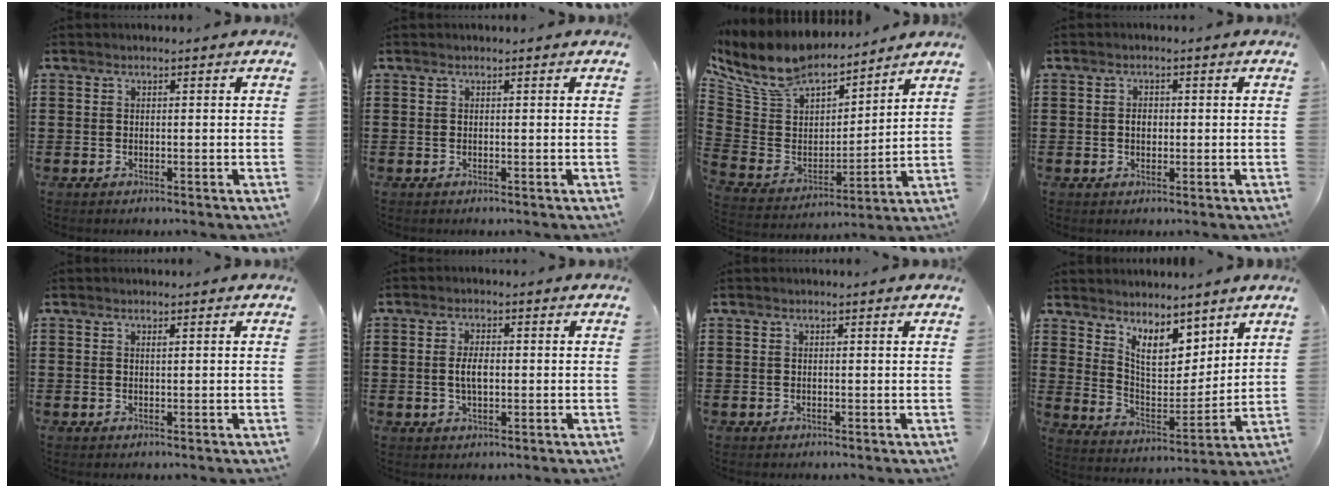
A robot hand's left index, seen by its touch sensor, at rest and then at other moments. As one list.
[{"total": 0.0}, {"total": 10.7, "force": [9.5, 3.6, 3.5], "torque": [-0.118, -0.062, 0.169]}, {"total": 1.7, "force": [0.1, 1.2, 1.3], "torque": [-0.028, 0.007, -0.001]}, {"total": 0.6, "force": [0.3, 0.1, 0.5], "torque": [-0.012, -0.001, 0.006]}, {"total": 3.3, "force": [0.0, 1.5, 3.0], "torque": [-0.067, 0.001, -0.005]}, {"total": 0.0}, {"total": 7.8, "force": [6.2, 3.2, 3.5], "torque": [-0.071, -0.037, 0.110]}]